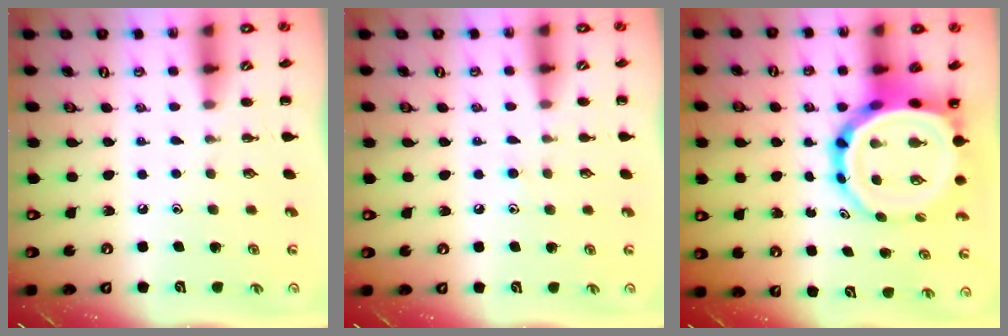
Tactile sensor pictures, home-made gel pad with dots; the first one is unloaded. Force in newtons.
{"total": 6.7, "press": 6.3, "slide": 2.4}
{"total": 14.2, "press": 13.5, "slide": 4.4}